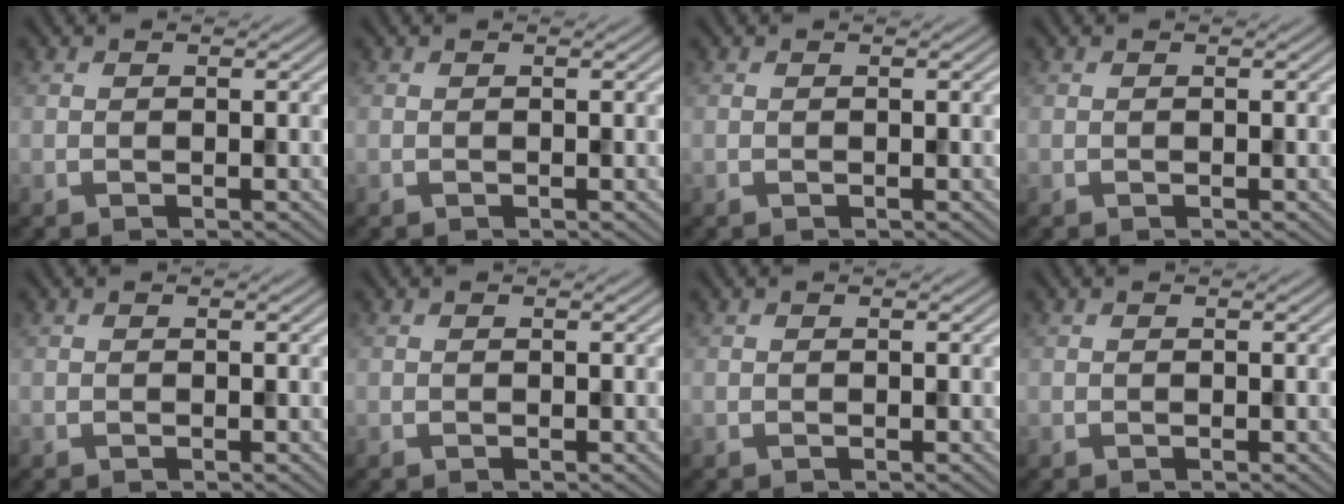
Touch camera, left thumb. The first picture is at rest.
{"total": 0.0}
{"total": 0.0}
{"total": 0.0}
{"total": 0.0}
{"total": 0.0}
{"total": 0.0}
{"total": 0.0}